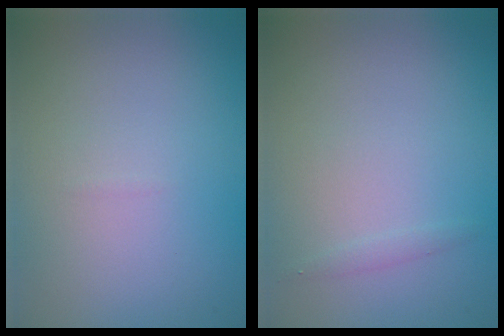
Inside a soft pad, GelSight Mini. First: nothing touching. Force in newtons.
{"total": 0.6, "press": 0.6, "slide": 0.0}